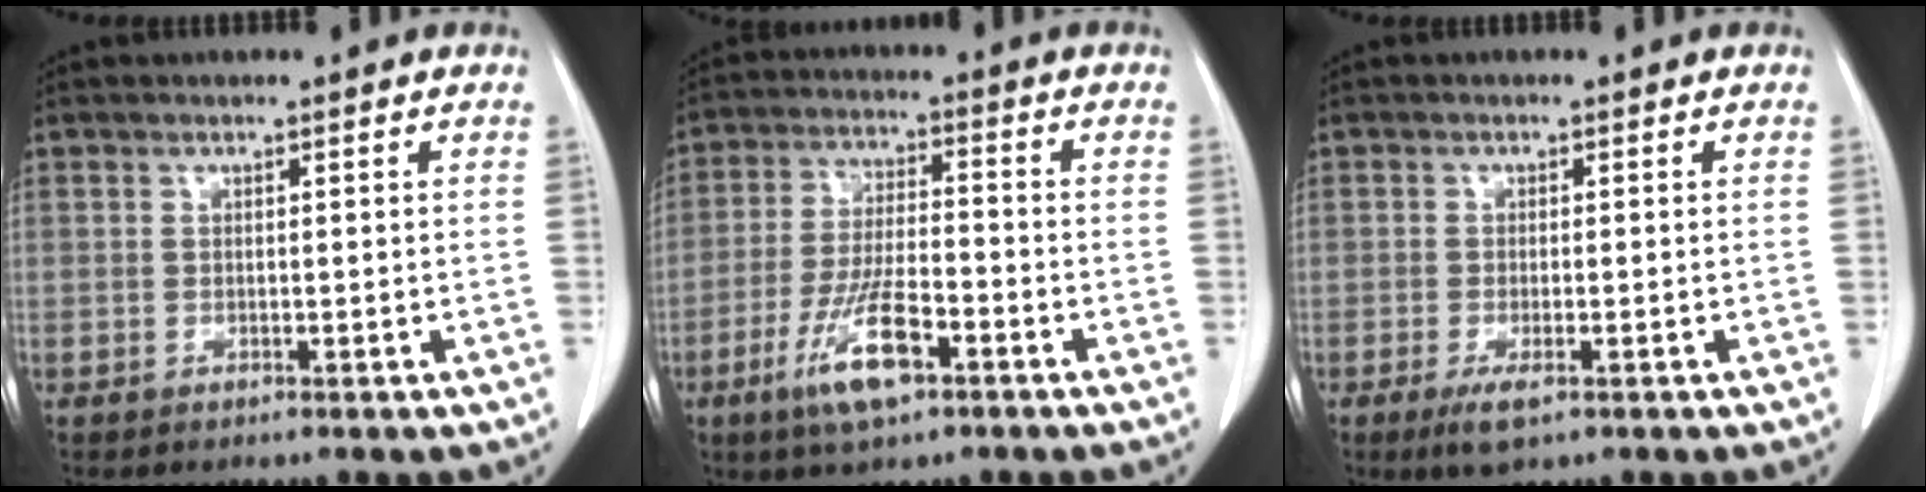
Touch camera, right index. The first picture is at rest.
{"total": 10.0, "force": [-5.2, 2.4, 8.2], "torque": [-0.165, -0.013, -0.094]}
{"total": 3.5, "force": [-1.9, 0.8, 2.8], "torque": [-0.054, -0.007, -0.030]}